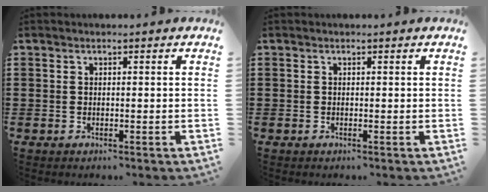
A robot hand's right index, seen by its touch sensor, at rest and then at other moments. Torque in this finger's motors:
{"motor_torque": [-0.08, -0.37, -0.02, -0.01]}